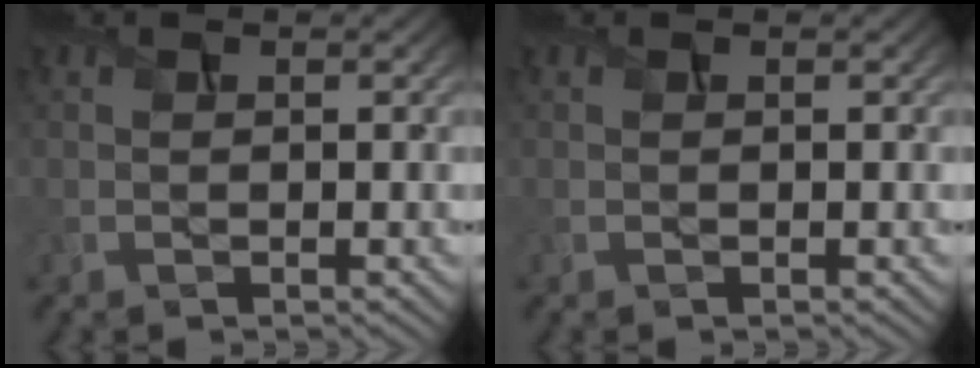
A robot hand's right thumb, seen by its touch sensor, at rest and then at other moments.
{"total": 0.0}